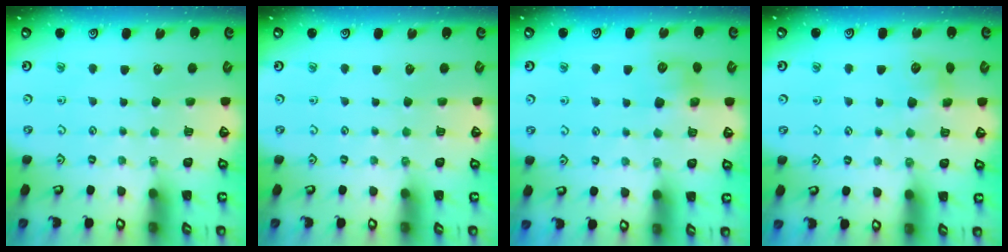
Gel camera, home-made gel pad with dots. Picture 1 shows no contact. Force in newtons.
{"total": 0.0}
{"total": 7.6, "press": 7.5, "slide": 0.3}
{"total": 6.1, "press": 6.1, "slide": 0.7}